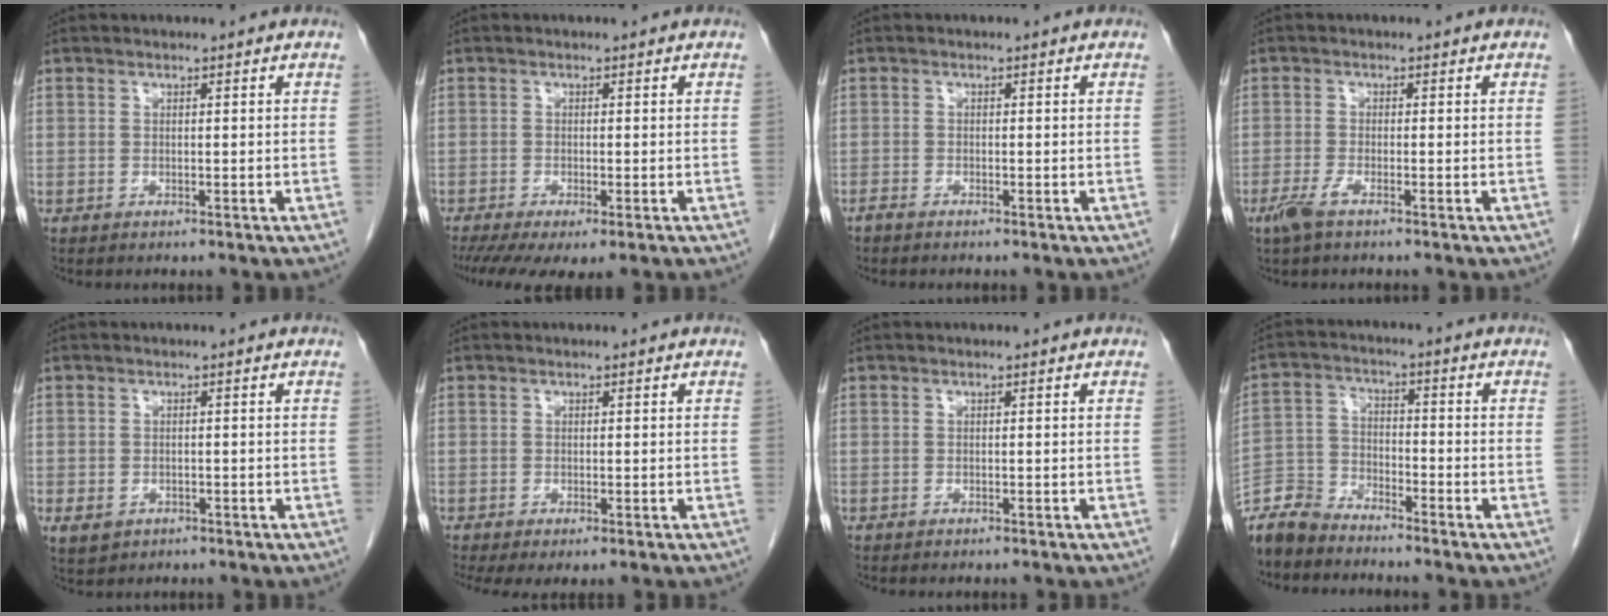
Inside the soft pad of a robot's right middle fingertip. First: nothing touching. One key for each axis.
{"total": 7.6, "fx": -5.2, "fy": 2.0, "fz": 5.2, "tx": -0.086, "ty": -0.021, "tz": -0.085}
{"total": 1.0, "fx": -0.9, "fy": 0.2, "fz": 0.3, "tx": -0.011, "ty": -0.001, "tz": -0.017}
{"total": 2.6, "fx": -1.7, "fy": 0.3, "fz": 1.9, "tx": -0.047, "ty": -0.005, "tz": -0.038}
{"total": 3.0, "fx": -1.5, "fy": 2.4, "fz": 1.1, "tx": -0.019, "ty": -0.001, "tz": -0.014}
{"total": 4.2, "fx": -3.0, "fy": 1.4, "fz": 2.7, "tx": -0.033, "ty": -0.013, "tz": -0.046}
{"total": 1.3, "fx": -1.2, "fy": 0.3, "fz": 0.5, "tx": -0.013, "ty": -0.003, "tz": -0.014}
{"total": 8.3, "fx": -8.0, "fy": 2.2, "fz": 1.3, "tx": -0.030, "ty": -0.005, "tz": -0.159}